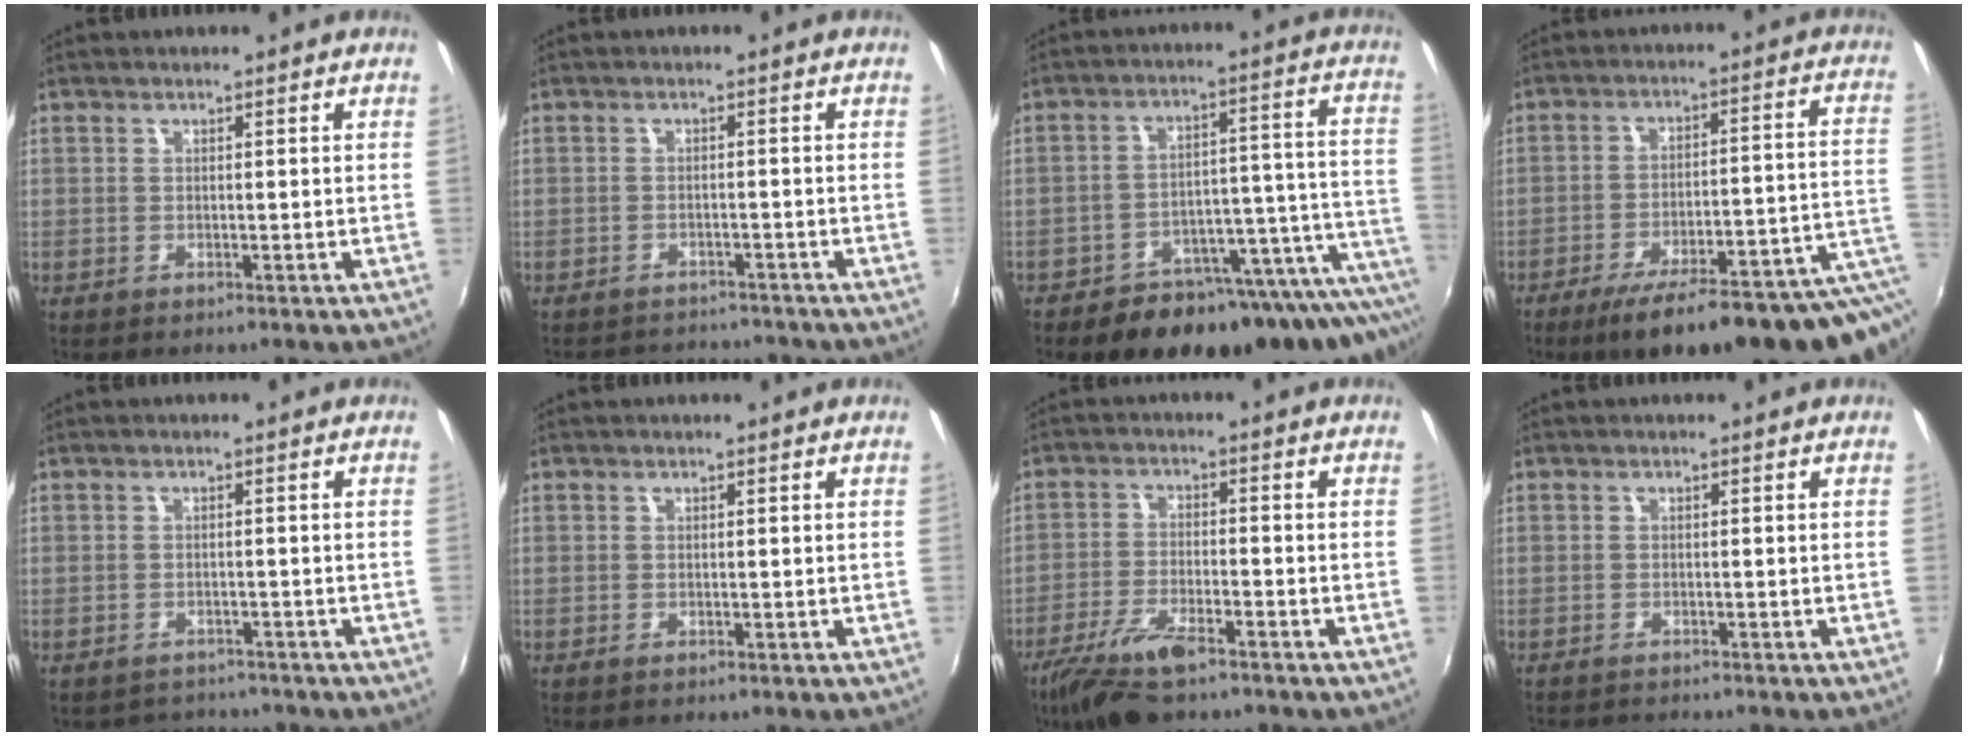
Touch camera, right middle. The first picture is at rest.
{"total": 7.7, "force": [-7.1, 2.5, 1.7], "torque": [-0.044, 0.008, -0.099]}
{"total": 22.0, "force": [-17.7, 7.1, 11.0], "torque": [-0.137, -0.011, -0.244]}
{"total": 20.4, "force": [-11.5, 3.5, 16.5], "torque": [-0.217, -0.034, -0.151]}
{"total": 4.6, "force": [-4.2, 1.9, 0.3], "torque": [-0.015, -0.005, -0.062]}
{"total": 0.0}
{"total": 10.0, "force": [-7.0, 2.9, 6.5], "torque": [-0.151, -0.024, -0.136]}
{"total": 2.1, "force": [-2.1, 0.3, 0.4], "torque": [-0.016, -0.014, -0.037]}